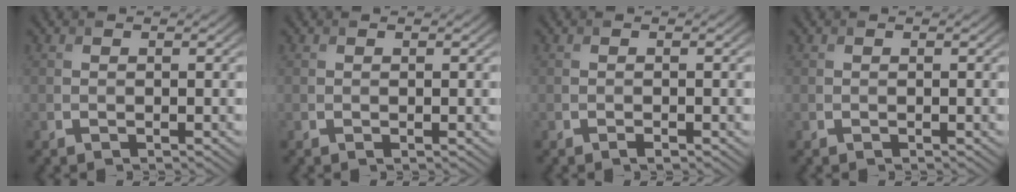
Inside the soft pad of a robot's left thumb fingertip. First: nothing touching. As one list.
[{"total": 0.0}, {"total": 0.5, "force": [-0.4, 0.1, 0.3], "torque": [-0.005, -0.001, -0.005]}, {"total": 0.0}]